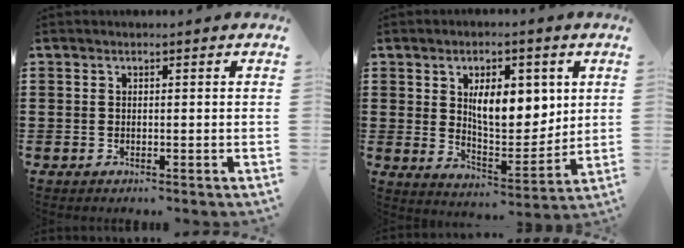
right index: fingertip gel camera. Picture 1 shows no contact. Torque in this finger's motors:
{"motor_torque": [1.07, 0.57, 0.48, 0.10]}